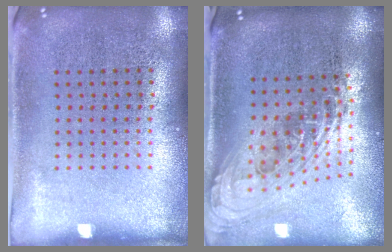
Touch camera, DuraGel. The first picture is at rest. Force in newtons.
{"total": 2.2, "press": 1.6, "slide": 1.5}